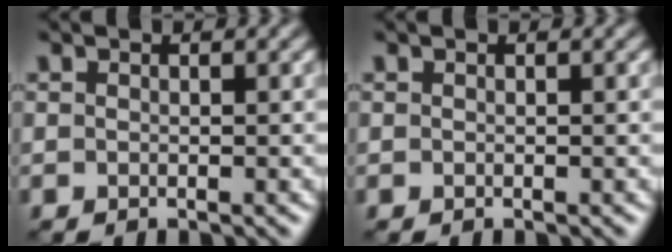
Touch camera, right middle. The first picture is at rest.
{"total": 0.0}